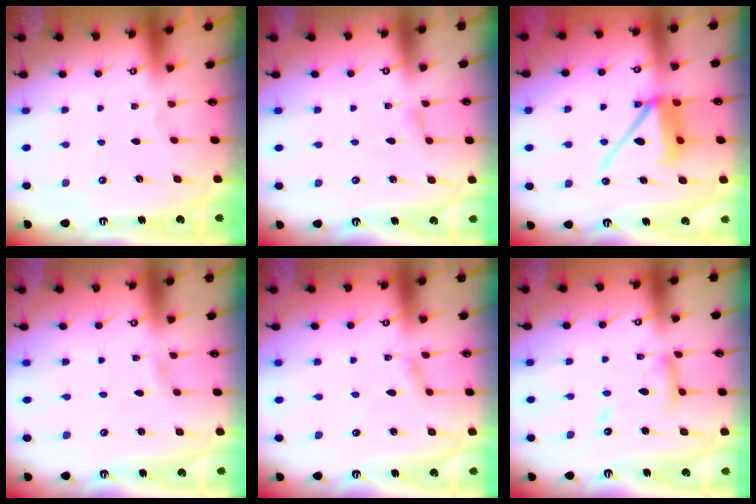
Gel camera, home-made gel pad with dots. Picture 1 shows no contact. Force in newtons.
{"total": 2.6, "press": 2.6, "slide": 0.3}
{"total": 12.3, "press": 12.2, "slide": 1.7}
{"total": 0.5, "press": 0.5, "slide": 0.1}
{"total": 2.1, "press": 2.1, "slide": 0.1}
{"total": 11.5, "press": 11.5, "slide": 0.9}